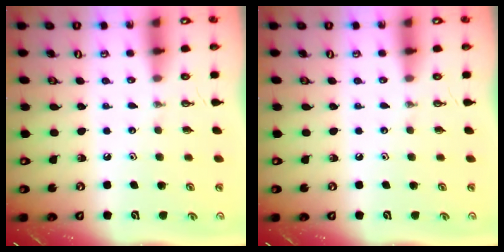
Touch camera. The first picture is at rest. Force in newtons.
{"total": 0.0}